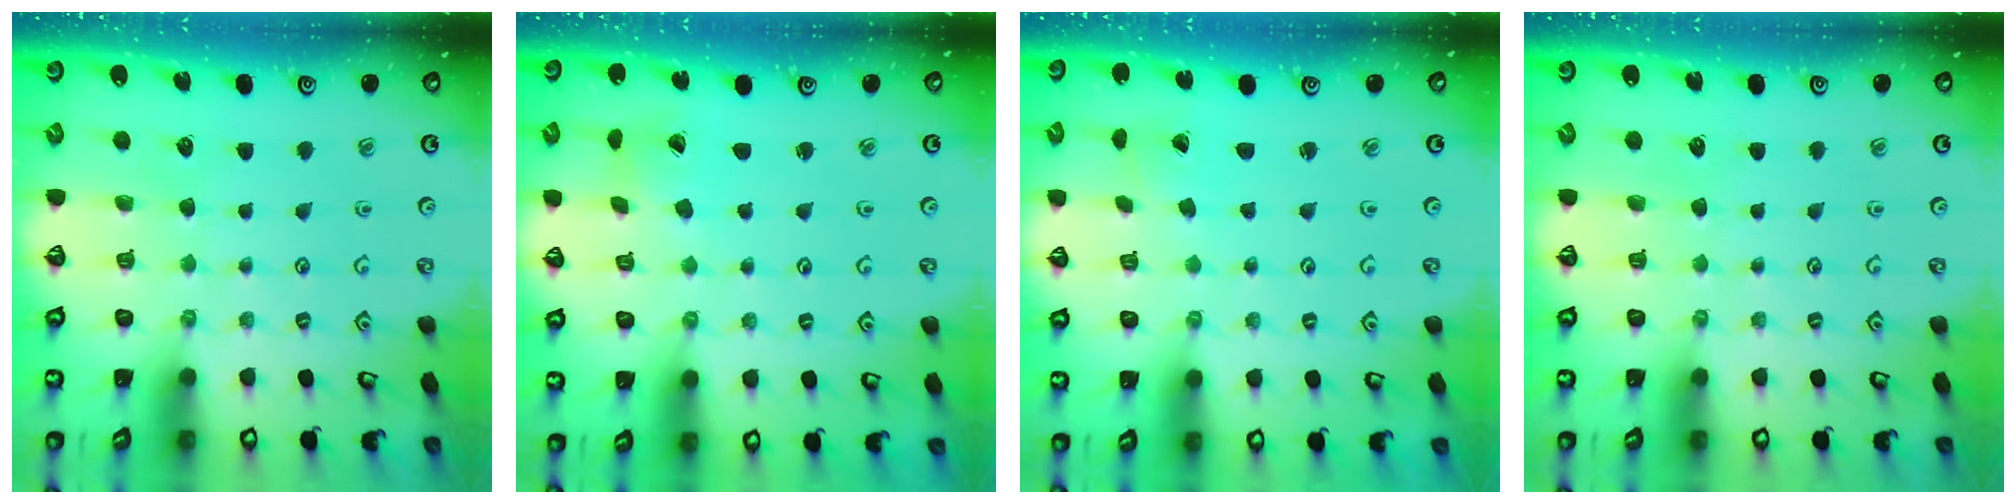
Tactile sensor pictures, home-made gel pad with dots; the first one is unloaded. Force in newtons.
{"total": 2.0, "press": 2.0, "slide": 0.3}
{"total": 1.7, "press": 1.7, "slide": 0.3}
{"total": 0.0}